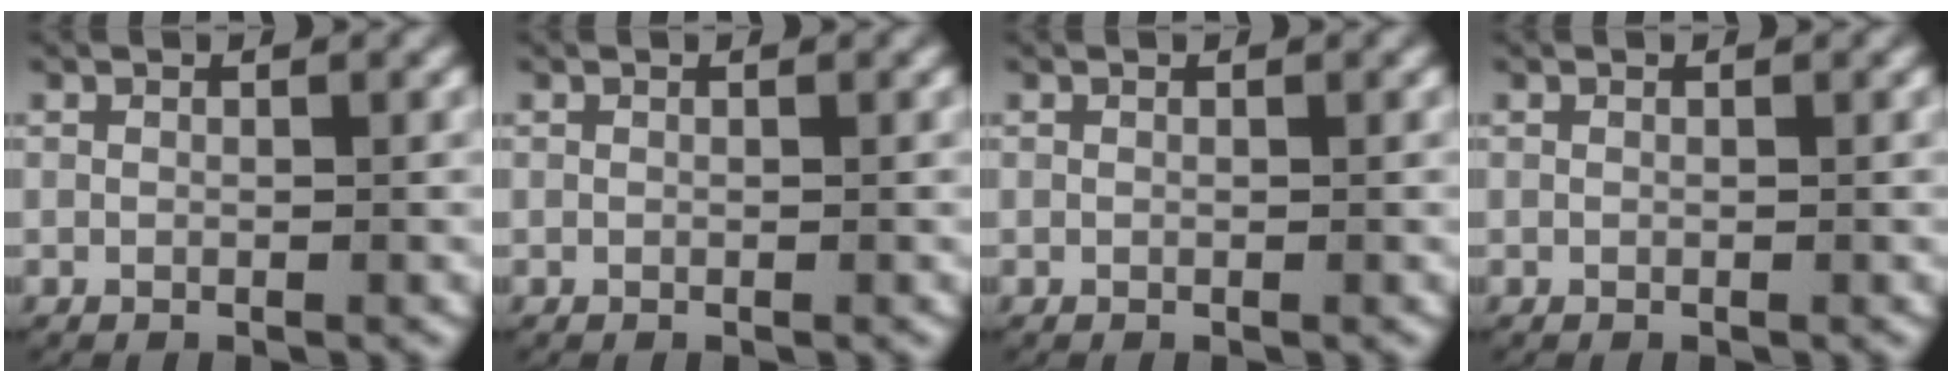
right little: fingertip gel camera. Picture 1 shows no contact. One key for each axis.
{"total": 0.0}
{"total": 0.0}
{"total": 0.0}